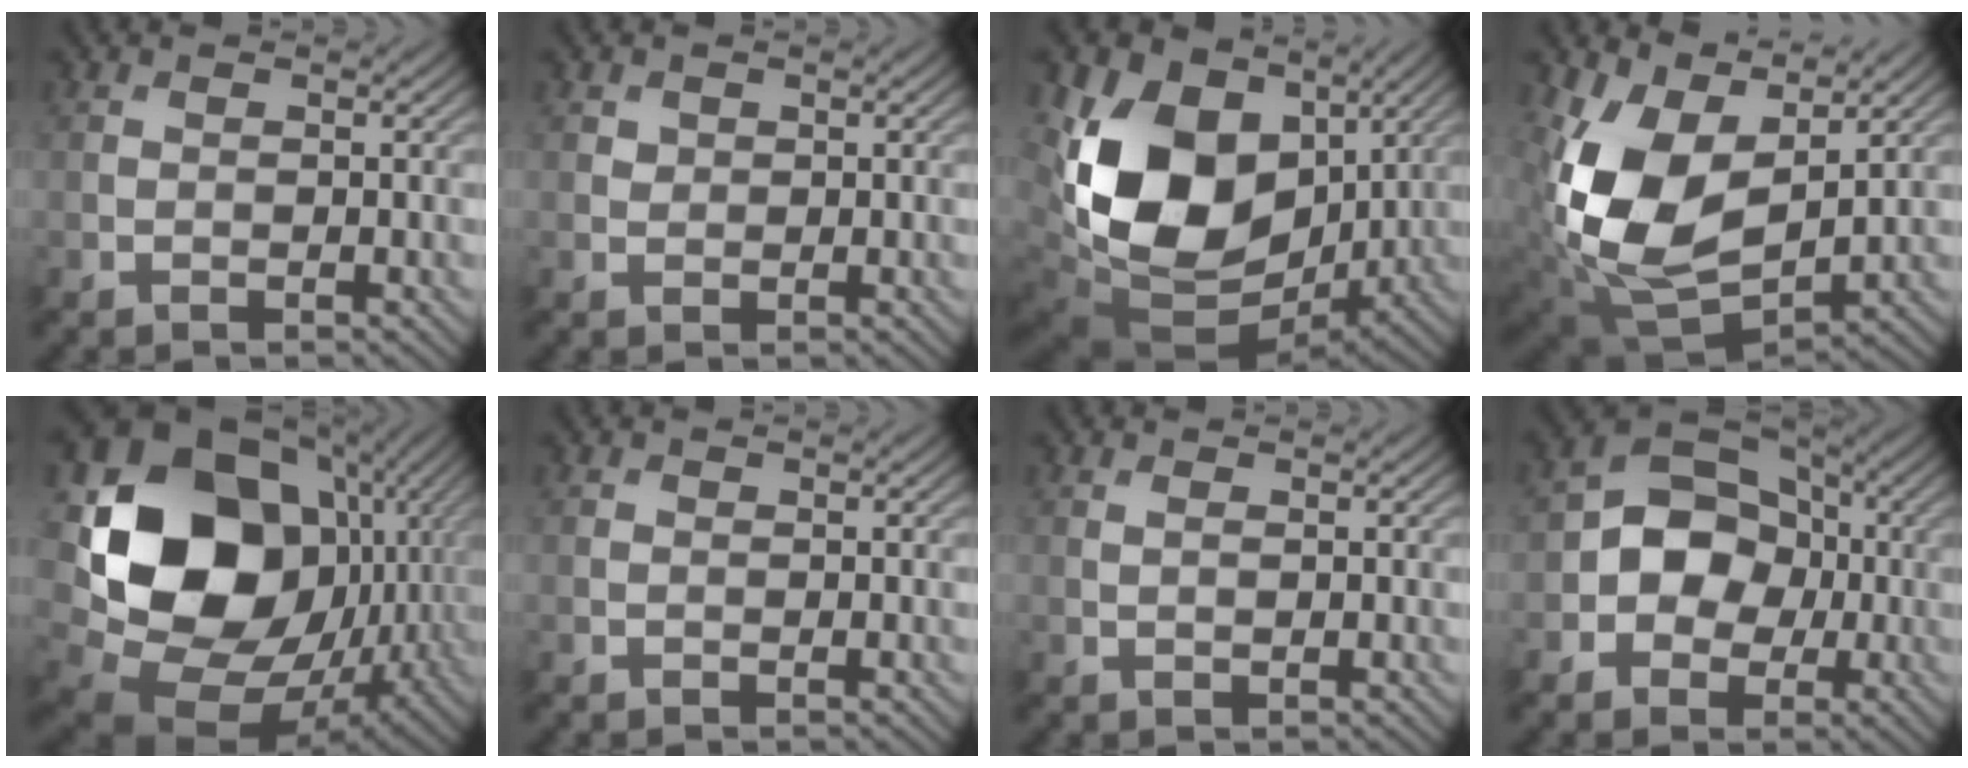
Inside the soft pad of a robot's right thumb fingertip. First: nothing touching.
{"total": 0.9, "force": [0.5, 0.8, 0.2], "torque": [-0.003, -0.003, 0.009]}
{"total": 17.1, "force": [2.3, 12.3, 11.6], "torque": [-0.259, -0.022, 0.057]}
{"total": 12.3, "force": [2.9, 7.6, 9.1], "torque": [-0.216, -0.015, 0.064]}
{"total": 20.2, "force": [3.0, 16.2, 11.6], "torque": [-0.265, -0.036, 0.084]}
{"total": 0.0}
{"total": 0.7, "force": [0.3, 0.2, 0.6], "torque": [-0.013, -0.001, 0.007]}
{"total": 7.6, "force": [-1.0, 6.2, 4.2], "torque": [-0.070, 0.010, -0.038]}